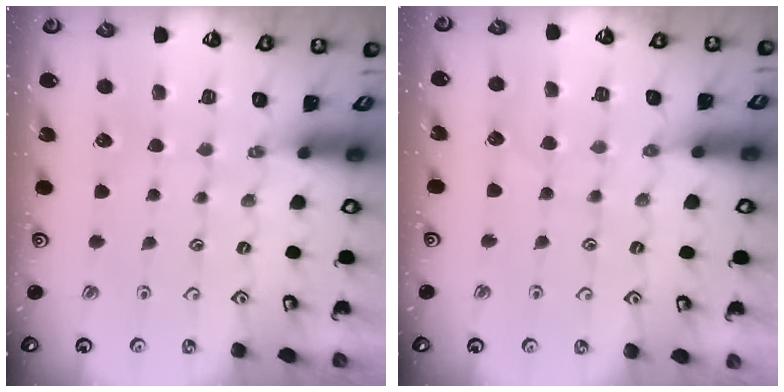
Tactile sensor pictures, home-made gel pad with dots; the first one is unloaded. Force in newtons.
{"total": 6.6, "press": 6.6, "slide": 0.5}